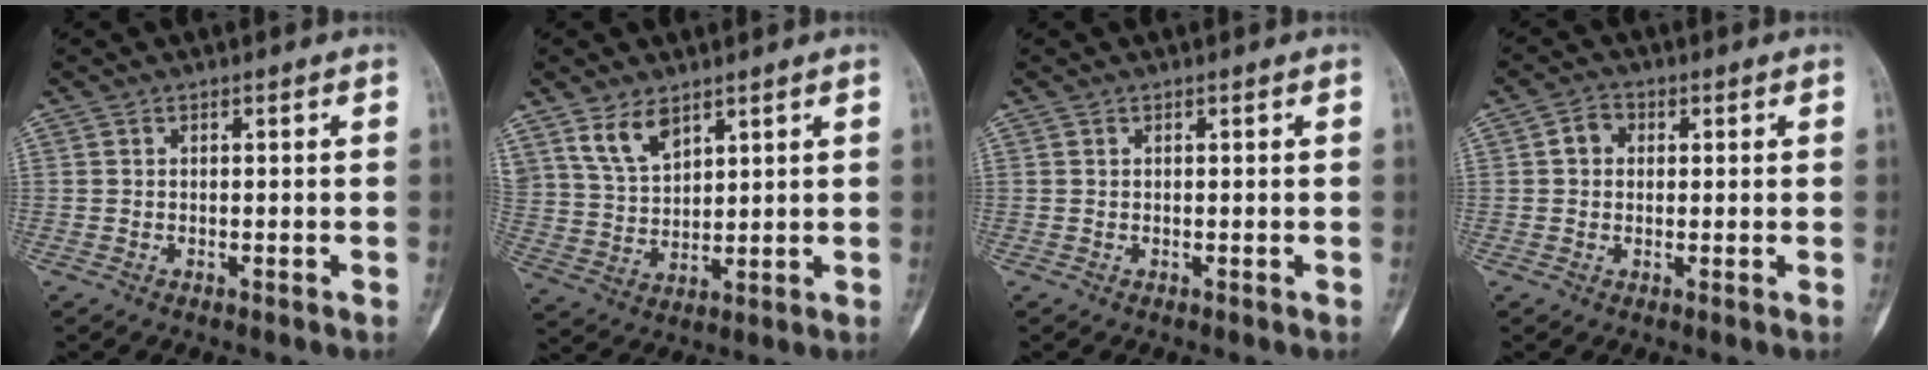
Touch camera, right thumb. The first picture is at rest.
{"total": 7.1, "force": [4.5, 4.0, 3.8], "torque": [-0.055, -0.023, 0.099]}
{"total": 0.0}
{"total": 3.4, "force": [0.5, 3.0, 1.6], "torque": [-0.009, 0.009, 0.001]}